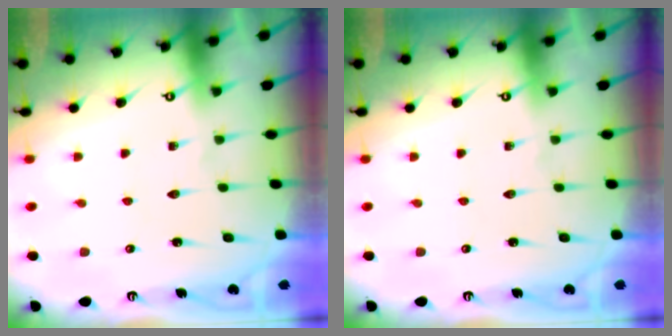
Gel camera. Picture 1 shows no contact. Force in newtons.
{"total": 0.0}